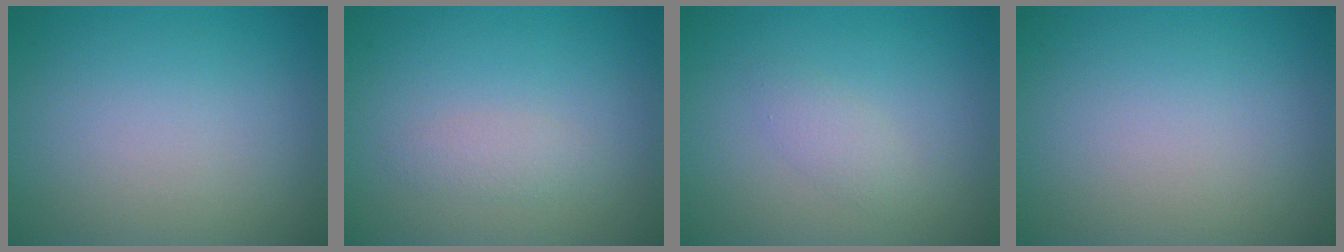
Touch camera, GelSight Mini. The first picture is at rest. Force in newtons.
{"total": 1.3, "press": 1.3, "slide": 0.1}
{"total": 1.4, "press": 1.4, "slide": 0.1}
{"total": 0.0}